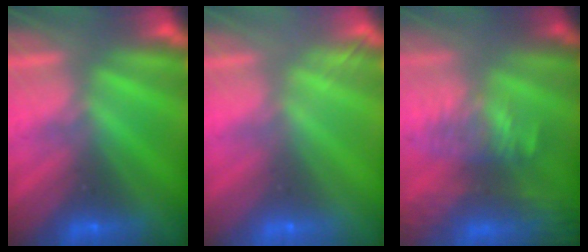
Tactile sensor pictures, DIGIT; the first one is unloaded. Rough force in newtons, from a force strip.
{"total": 2.1}
{"total": 9.8}